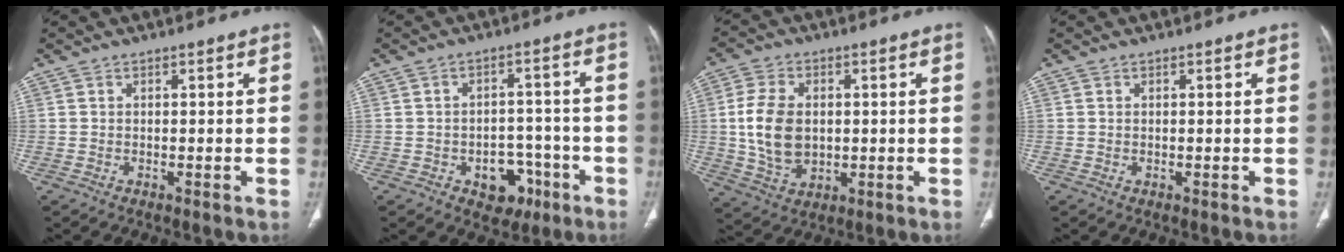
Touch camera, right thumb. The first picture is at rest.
{"total": 7.9, "force": [-3.7, 5.6, 4.1], "torque": [-0.018, 0.035, -0.045]}
{"total": 11.5, "force": [0.5, 7.8, 8.4], "torque": [-0.155, -0.004, 0.018]}
{"total": 0.0}